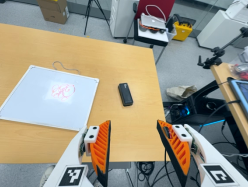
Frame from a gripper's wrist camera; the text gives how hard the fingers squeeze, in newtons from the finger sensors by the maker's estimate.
{"total": 0.0}